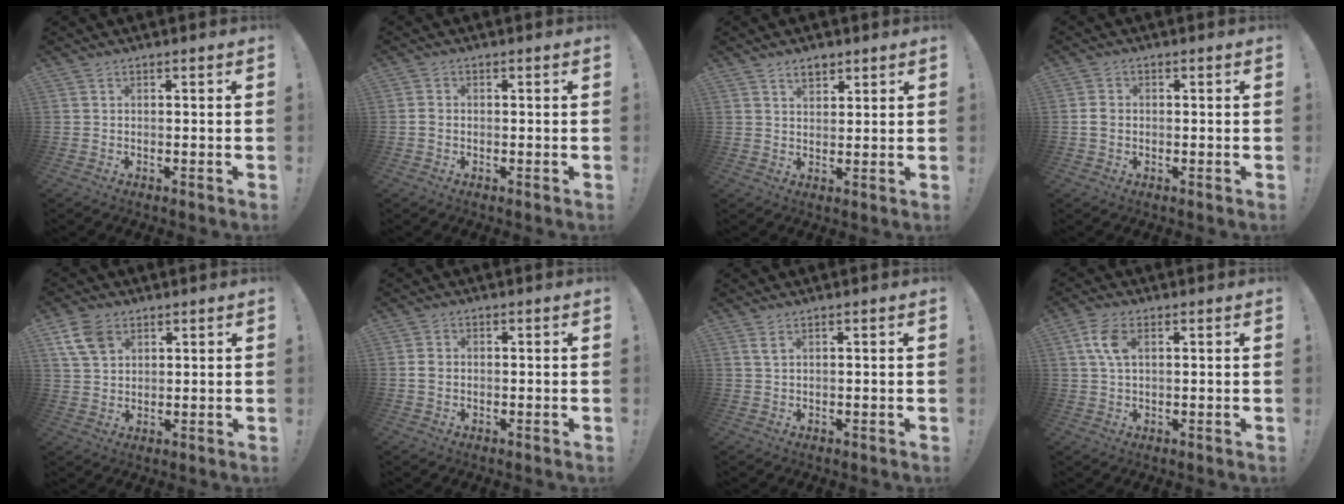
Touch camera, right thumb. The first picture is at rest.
{"total": 1.6, "force": [-0.4, 1.2, 0.9], "torque": [-0.016, 0.006, -0.008]}
{"total": 3.9, "force": [2.8, 2.3, 1.6], "torque": [-0.024, -0.009, 0.050]}
{"total": 2.7, "force": [-0.4, 2.2, 1.6], "torque": [-0.019, 0.005, -0.007]}
{"total": 8.3, "force": [4.3, 5.5, 4.5], "torque": [-0.090, -0.007, 0.086]}
{"total": 2.2, "force": [-0.2, 1.8, 1.4], "torque": [-0.016, 0.003, -0.005]}
{"total": 2.0, "force": [1.1, 0.5, 1.6], "torque": [-0.030, 0.000, 0.019]}
{"total": 6.7, "force": [2.1, 3.6, 5.2], "torque": [-0.114, 0.001, 0.037]}